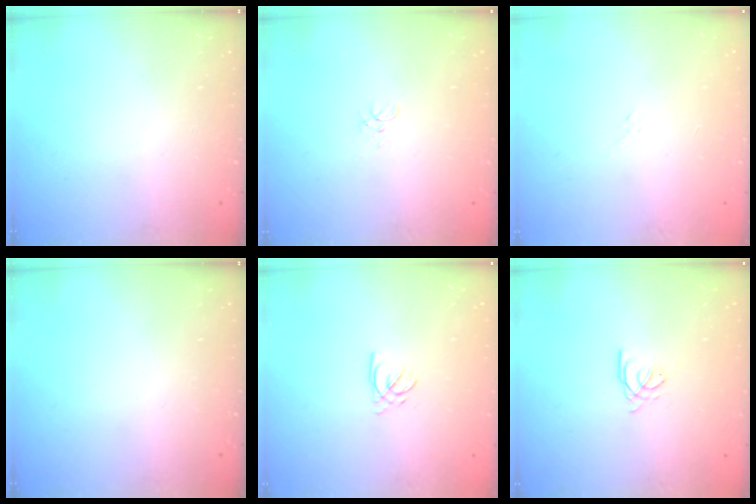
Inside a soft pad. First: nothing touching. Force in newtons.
{"total": 1.1, "press": 1.1, "slide": 0.1}
{"total": 2.1, "press": 2.0, "slide": 0.6}
{"total": 0.0}
{"total": 2.3, "press": 2.3, "slide": 0.3}
{"total": 2.4, "press": 2.4, "slide": 0.1}